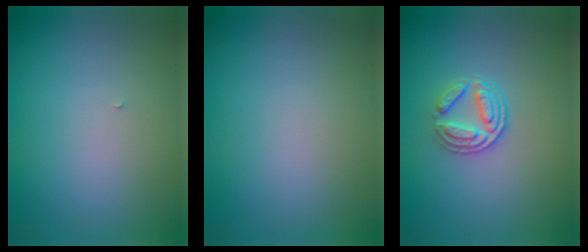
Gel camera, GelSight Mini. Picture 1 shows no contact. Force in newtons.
{"total": 0.0}
{"total": 3.1, "press": 2.6, "slide": 1.6}